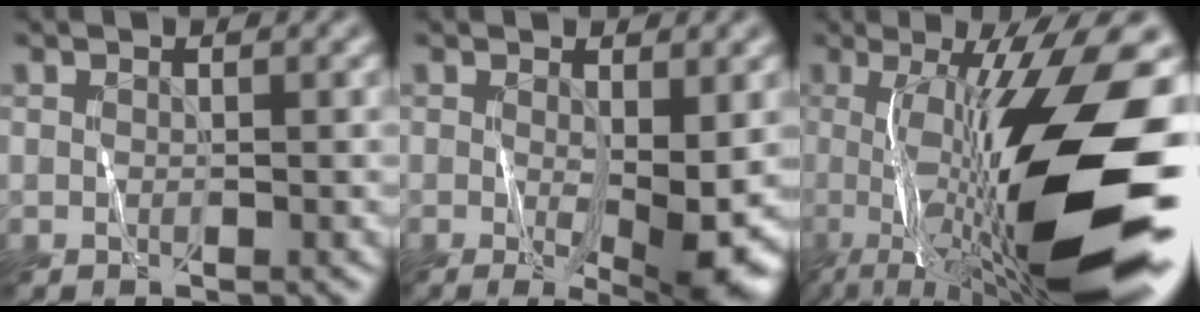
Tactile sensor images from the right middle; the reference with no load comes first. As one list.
[{"total": 6.3, "force": [-0.8, 1.5, 6.1], "torque": [-0.103, -0.020, -0.006]}, {"total": 14.6, "force": [-1.1, 3.5, 14.1], "torque": [-0.226, -0.007, -0.017]}]